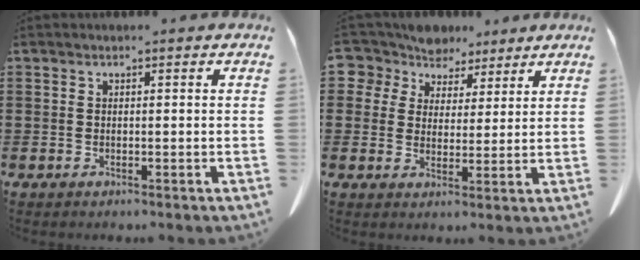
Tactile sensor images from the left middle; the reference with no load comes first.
{"total": 6.8, "force": [5.6, 3.8, 0.2], "torque": [-0.046, -0.020, 0.104]}